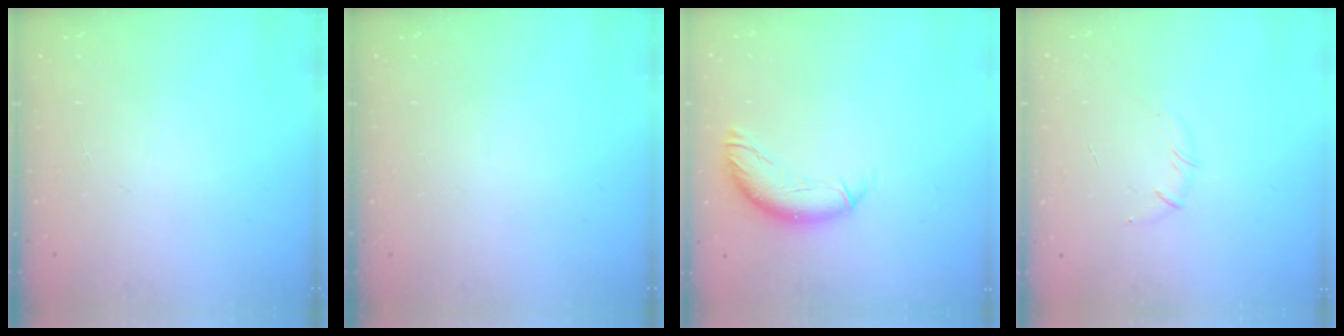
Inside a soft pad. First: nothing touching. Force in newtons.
{"total": 0.0}
{"total": 10.9, "press": 10.6, "slide": 2.2}
{"total": 3.8, "press": 3.7, "slide": 0.9}